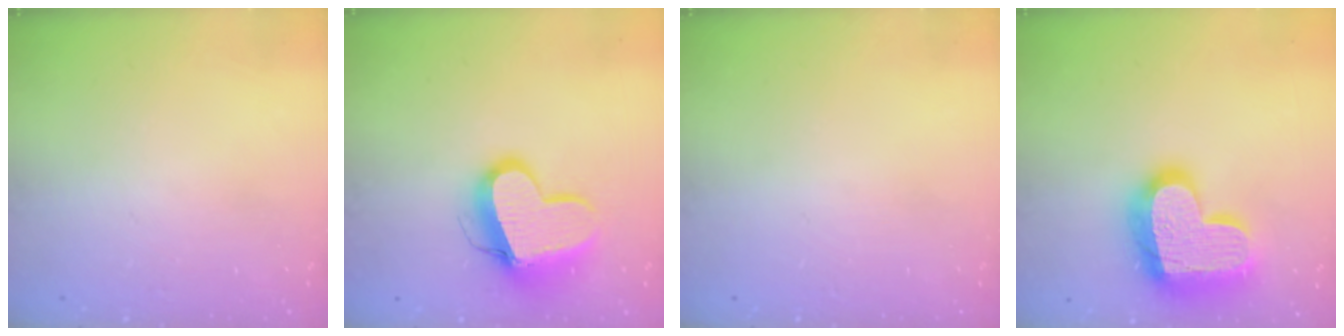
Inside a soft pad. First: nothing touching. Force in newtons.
{"total": 13.3, "press": 13.2, "slide": 1.3}
{"total": 0.0}
{"total": 21.5, "press": 21.5, "slide": 1.6}